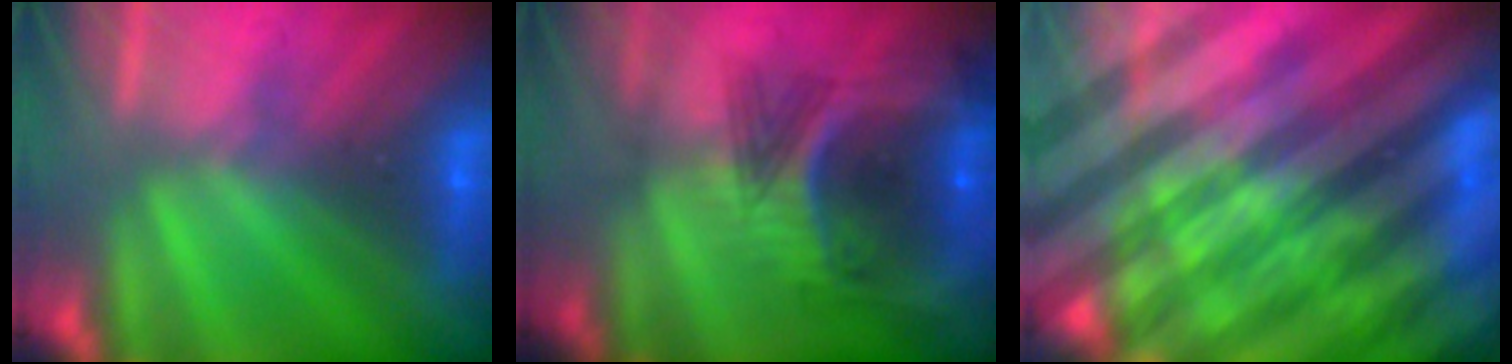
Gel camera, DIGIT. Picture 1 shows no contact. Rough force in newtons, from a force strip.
{"total": 7.4}
{"total": 6.2}